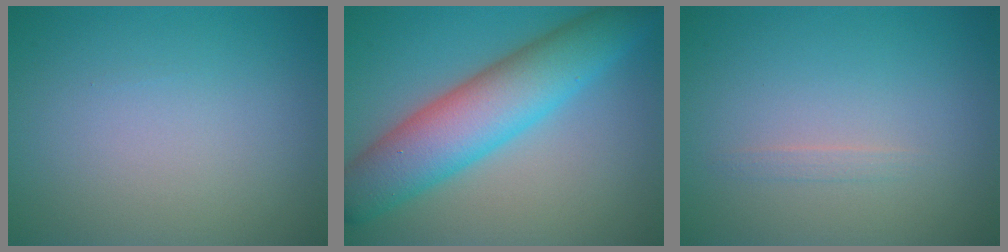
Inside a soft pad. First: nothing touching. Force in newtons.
{"total": 8.6, "press": 8.6, "slide": 0.2}
{"total": 0.7, "press": 0.7, "slide": 0.1}